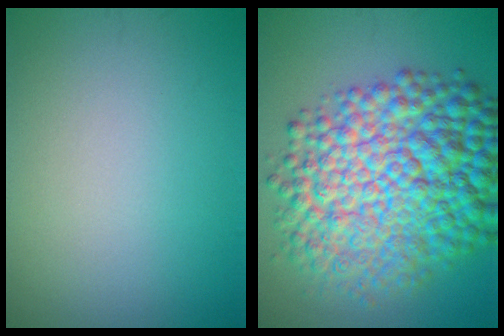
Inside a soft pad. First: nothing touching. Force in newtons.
{"total": 13.2, "press": 13.2, "slide": 0.2}